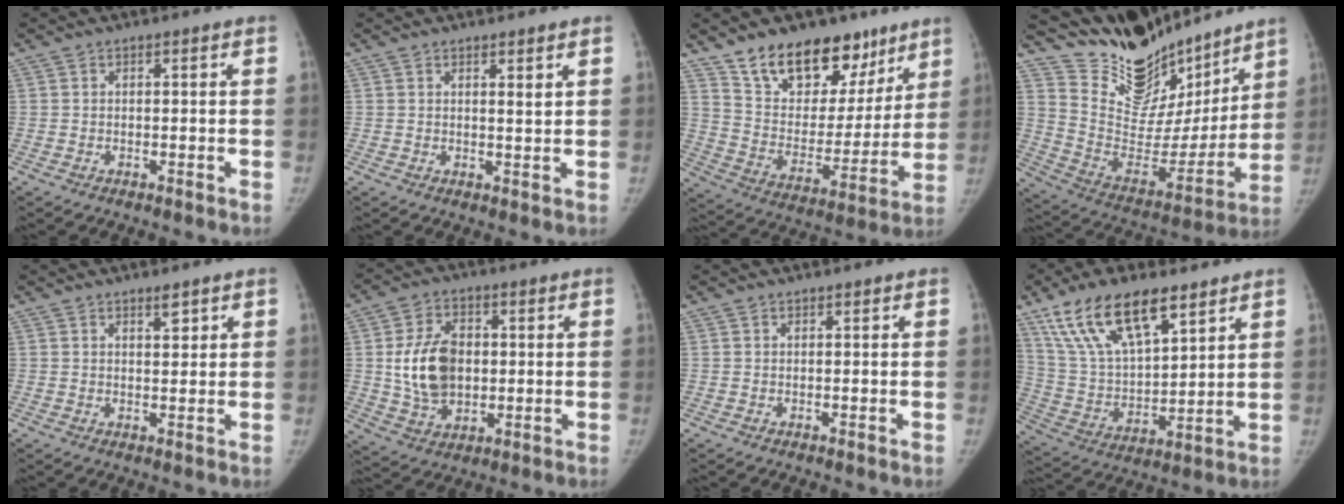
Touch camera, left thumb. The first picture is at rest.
{"total": 1.8, "force": [1.1, 0.2, 1.4], "torque": [-0.021, -0.010, 0.018]}
{"total": 22.4, "force": [15.0, 12.5, 10.9], "torque": [-0.117, -0.068, 0.246]}
{"total": 22.8, "force": [19.5, 8.8, 8.1], "torque": [-0.085, -0.117, 0.321]}
{"total": 2.5, "force": [1.7, 1.0, 1.5], "torque": [-0.013, -0.011, 0.027]}
{"total": 12.6, "force": [0.9, 9.1, 8.7], "torque": [-0.128, -0.003, 0.023]}
{"total": 0.0}
{"total": 19.3, "force": [11.9, 7.9, 12.9], "torque": [-0.211, -0.041, 0.231]}